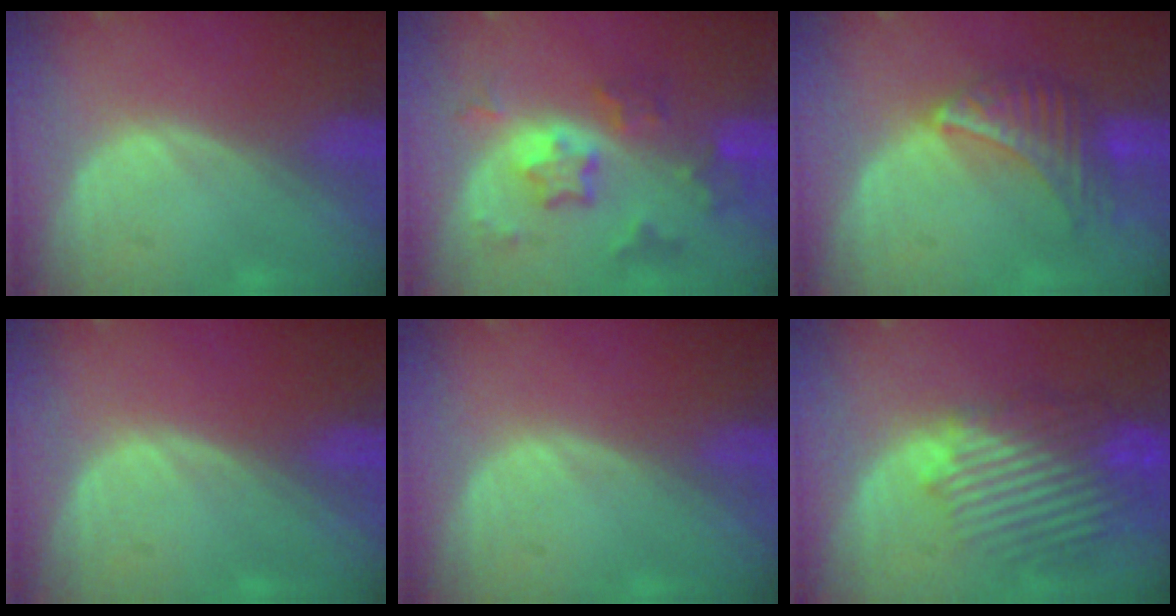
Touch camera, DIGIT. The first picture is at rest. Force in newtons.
{"total": 7.2, "press": 6.5, "slide": 3.1}
{"total": 6.6, "press": 6.5, "slide": 1.0}
{"total": 0.0}
{"total": 0.0}
{"total": 10.2, "press": 9.3, "slide": 4.3}